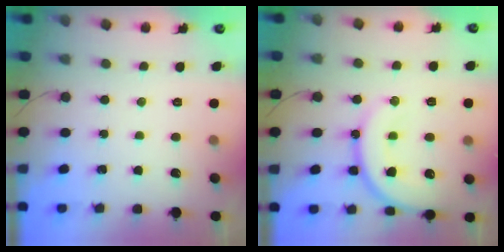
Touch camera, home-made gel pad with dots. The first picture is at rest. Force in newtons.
{"total": 16.6, "press": 16.4, "slide": 2.0}